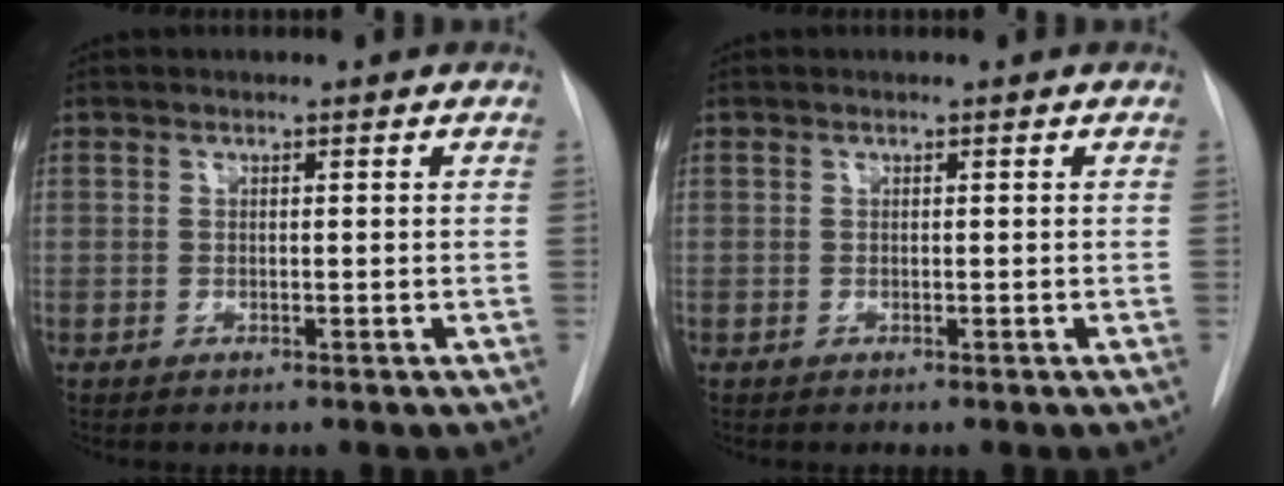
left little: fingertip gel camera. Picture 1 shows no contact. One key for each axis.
{"total": 0.0}